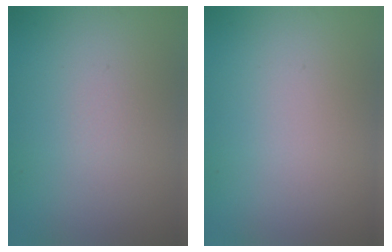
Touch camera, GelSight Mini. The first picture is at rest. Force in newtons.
{"total": 0.0}